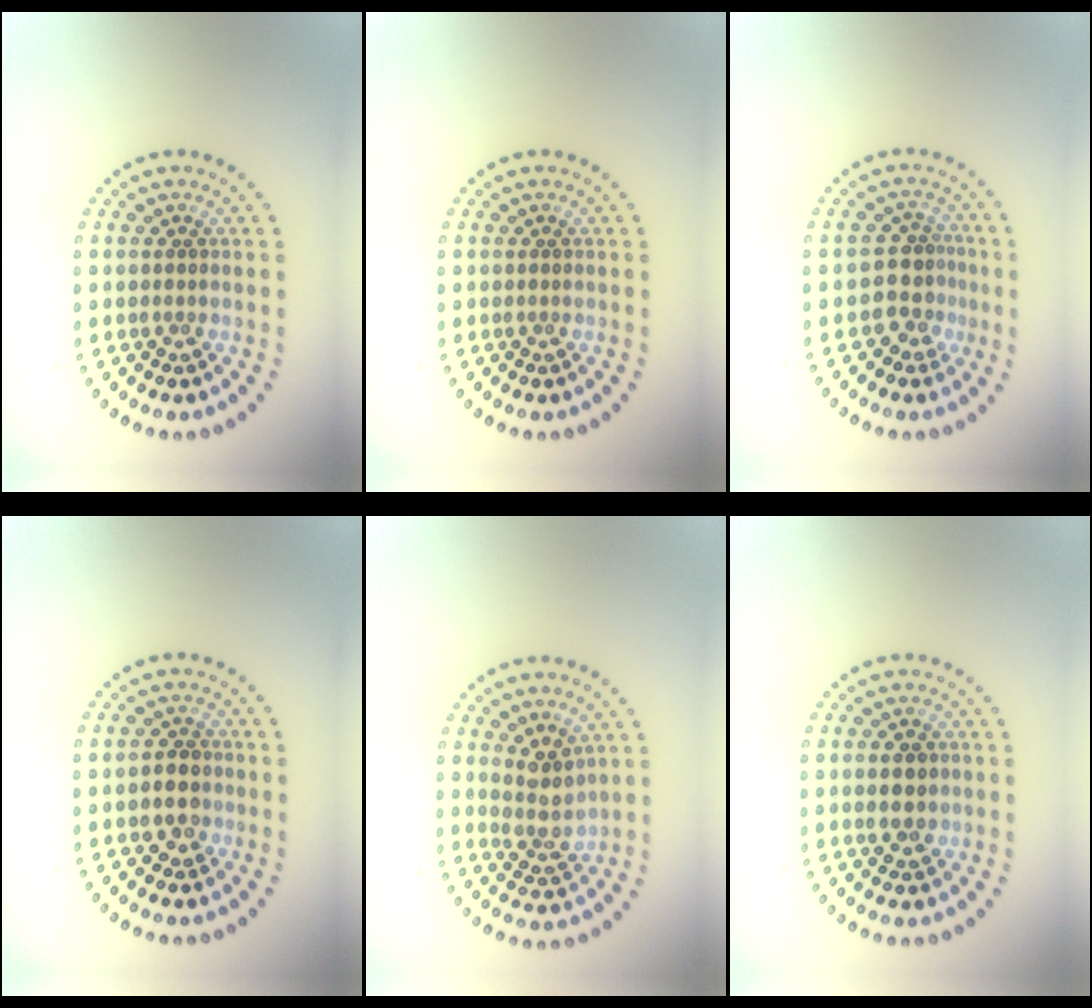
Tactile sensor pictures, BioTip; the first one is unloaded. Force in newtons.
{"total": 0.0}
{"total": 3.0, "press": 2.5, "slide": 1.7}
{"total": 2.4, "press": 2.3, "slide": 0.7}
{"total": 2.9, "press": 2.4, "slide": 1.7}
{"total": 2.2, "press": 2.2, "slide": 0.1}